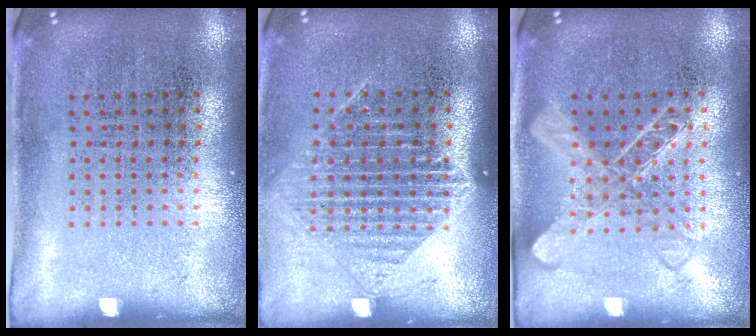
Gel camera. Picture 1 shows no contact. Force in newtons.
{"total": 1.4, "press": 1.3, "slide": 0.7}
{"total": 1.4, "press": 1.4, "slide": 0.3}